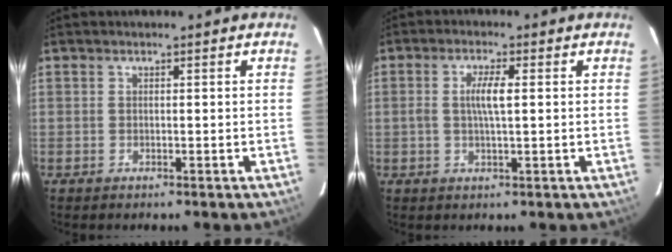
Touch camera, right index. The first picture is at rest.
{"total": 4.0, "force": [0.3, 0.7, 4.0], "torque": [-0.074, 0.002, 0.007]}